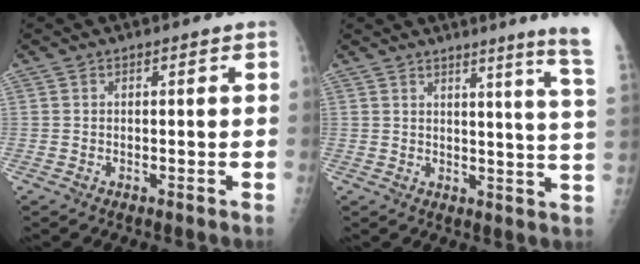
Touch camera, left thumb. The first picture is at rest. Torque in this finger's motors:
{"motor_torque": [2.53, 2.48, 0.37, -0.37, 0.04]}